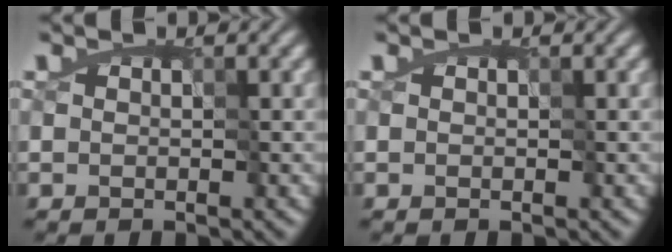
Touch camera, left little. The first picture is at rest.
{"total": 0.0}